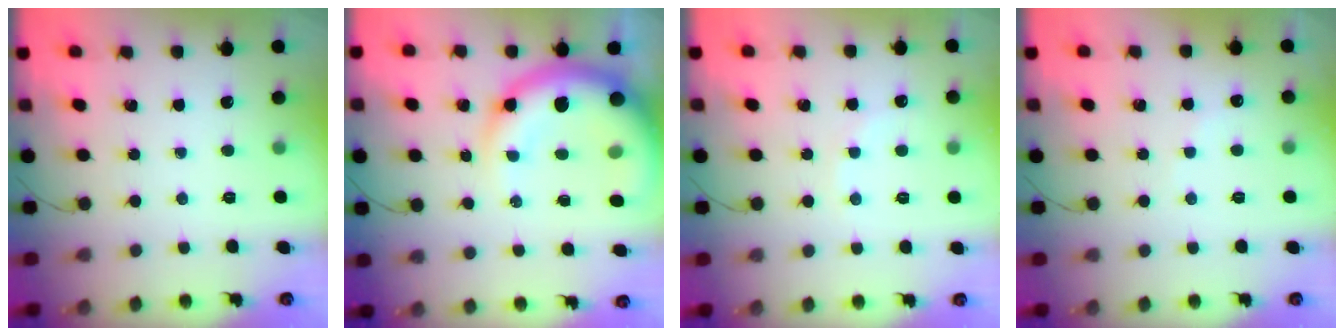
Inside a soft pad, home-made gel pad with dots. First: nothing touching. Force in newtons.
{"total": 16.0, "press": 15.5, "slide": 4.2}
{"total": 3.9, "press": 3.7, "slide": 1.1}
{"total": 5.7, "press": 5.6, "slide": 1.1}